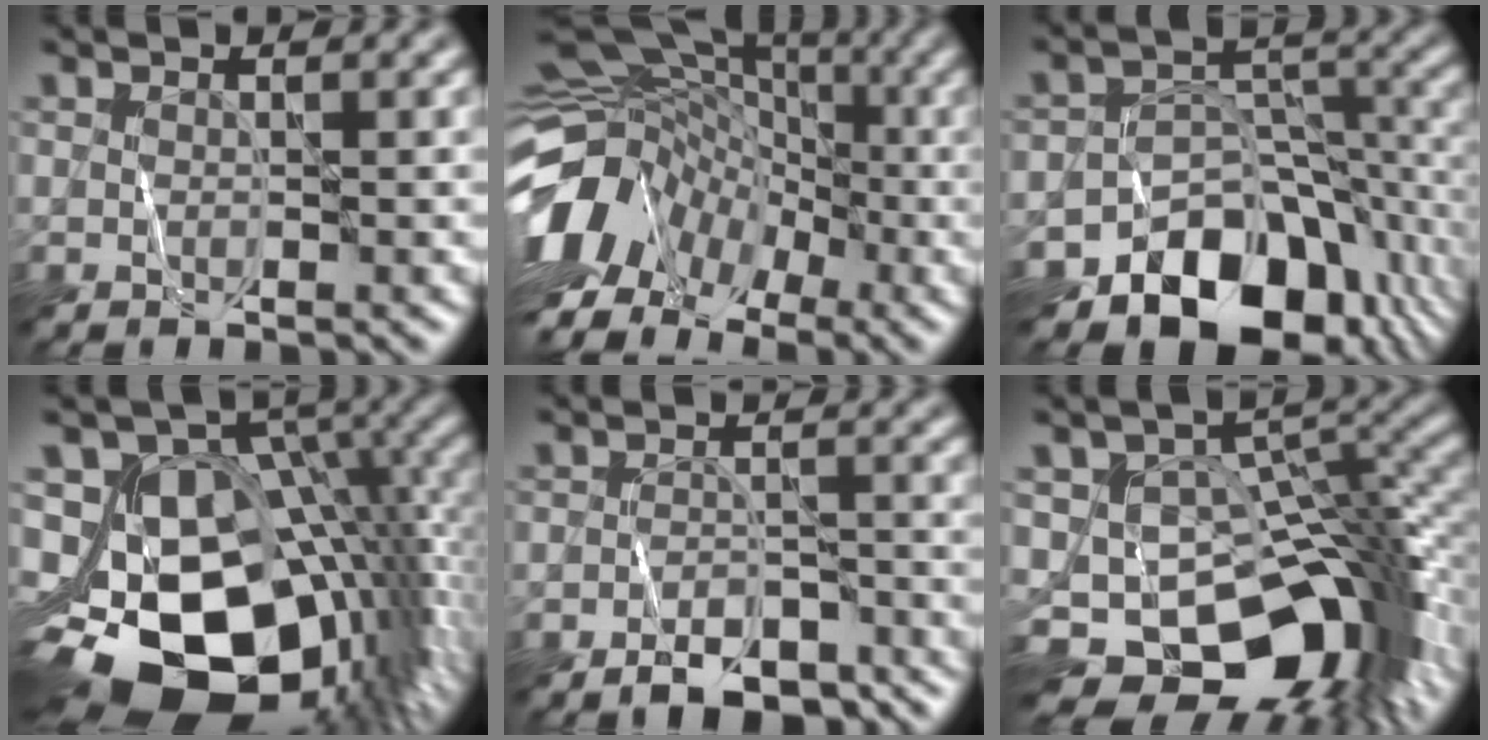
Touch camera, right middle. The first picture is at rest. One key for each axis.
{"total": 12.2, "fx": -4.7, "fy": 8.8, "fz": 7.0, "tx": -0.138, "ty": 0.003, "tz": -0.096}
{"total": 13.4, "fx": -8.6, "fy": 8.4, "fz": 5.9, "tx": -0.101, "ty": -0.001, "tz": -0.127}
{"total": 16.8, "fx": -4.6, "fy": 11.8, "fz": 11.0, "tx": -0.159, "ty": -0.014, "tz": -0.063}
{"total": 5.6, "fx": -4.5, "fy": 2.0, "fz": 2.6, "tx": -0.032, "ty": -0.004, "tz": -0.067}
{"total": 13.9, "fx": -7.7, "fy": 7.1, "fz": 9.2, "tx": -0.144, "ty": -0.021, "tz": -0.105}